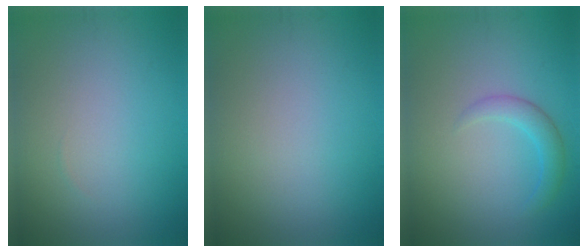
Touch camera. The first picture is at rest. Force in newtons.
{"total": 0.0}
{"total": 2.0, "press": 2.0, "slide": 0.2}